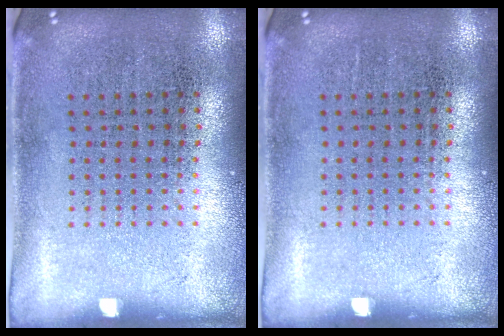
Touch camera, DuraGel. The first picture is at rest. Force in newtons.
{"total": 0.0}